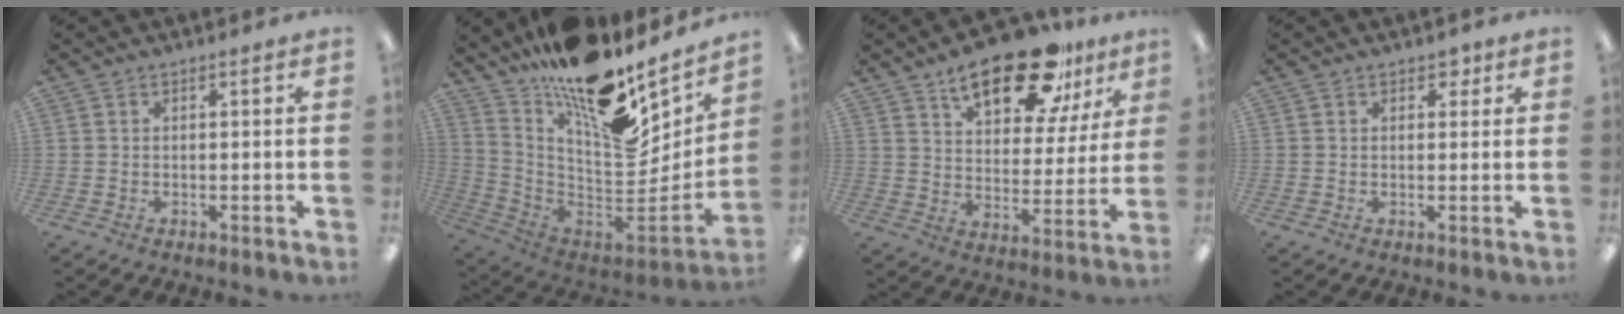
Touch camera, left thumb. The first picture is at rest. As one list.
[{"total": 17.1, "force": [11.7, 7.0, 10.2], "torque": [-0.149, -0.109, 0.196]}, {"total": 19.8, "force": [13.7, 8.4, 11.6], "torque": [-0.177, -0.070, 0.228]}, {"total": 2.8, "force": [1.7, 1.7, 1.4], "torque": [-0.005, -0.006, 0.025]}]